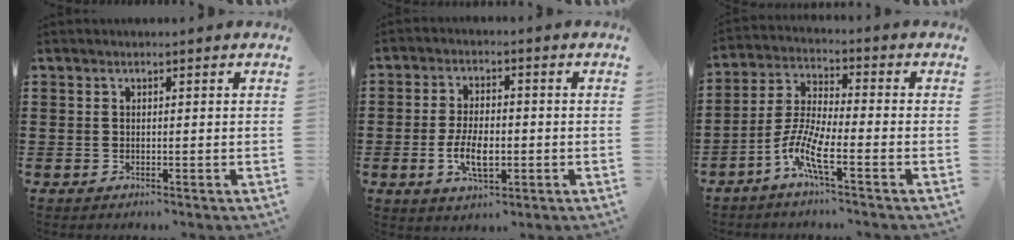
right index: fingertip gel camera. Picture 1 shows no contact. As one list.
[{"total": 6.4, "force": [-1.5, 3.0, 5.4], "torque": [-0.108, -0.006, -0.030]}, {"total": 7.4, "force": [-4.1, 1.1, 6.1], "torque": [-0.151, -0.019, -0.083]}]